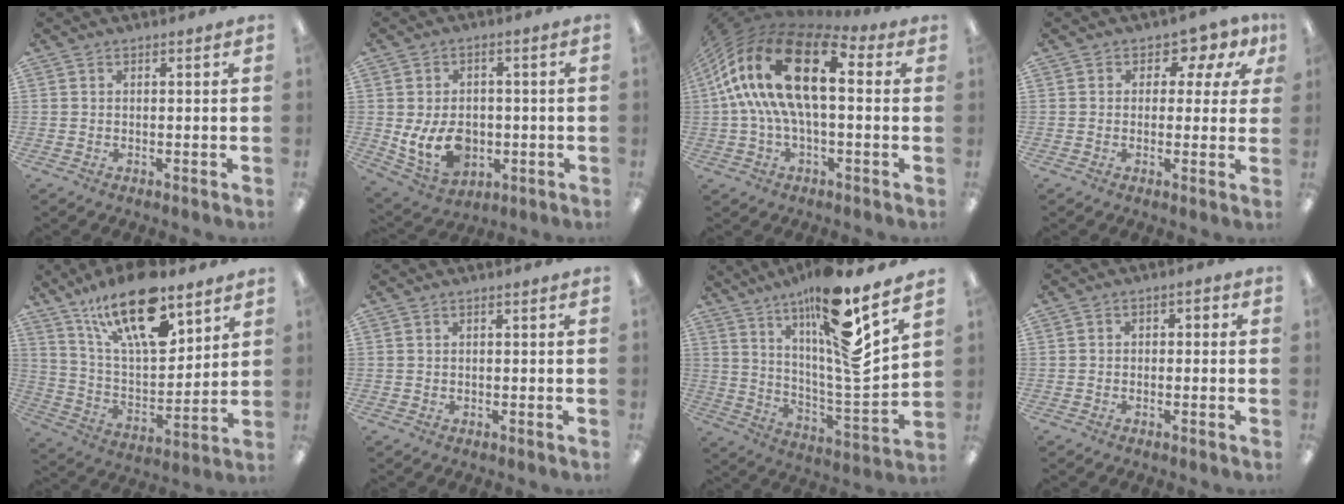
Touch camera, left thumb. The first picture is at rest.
{"total": 10.6, "force": [-2.0, 7.8, 6.8], "torque": [-0.137, 0.009, -0.032]}
{"total": 22.2, "force": [5.8, 10.4, 18.7], "torque": [-0.375, -0.020, 0.096]}
{"total": 4.8, "force": [1.7, 3.6, 2.7], "torque": [-0.041, -0.001, 0.025]}
{"total": 22.2, "force": [14.5, 8.6, 14.5], "torque": [-0.246, -0.075, 0.247]}
{"total": 0.0}
{"total": 18.9, "force": [12.4, 2.2, 14.1], "torque": [-0.241, -0.080, 0.191]}
{"total": 2.4, "force": [-1.8, 1.3, 0.9], "torque": [-0.011, 0.013, -0.034]}